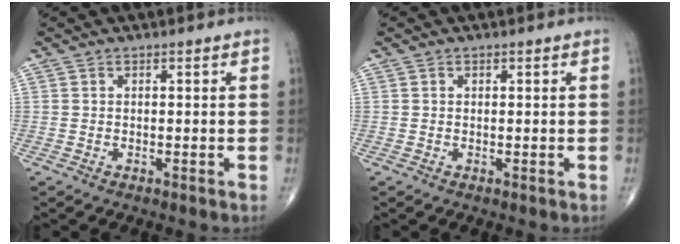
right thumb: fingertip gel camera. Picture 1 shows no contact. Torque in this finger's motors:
{"motor_torque": [-0.29, -0.03, 0.10, 0.19, 0.04]}